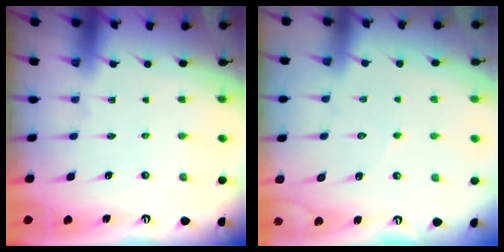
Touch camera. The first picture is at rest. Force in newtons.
{"total": 3.6, "press": 3.6, "slide": 0.3}